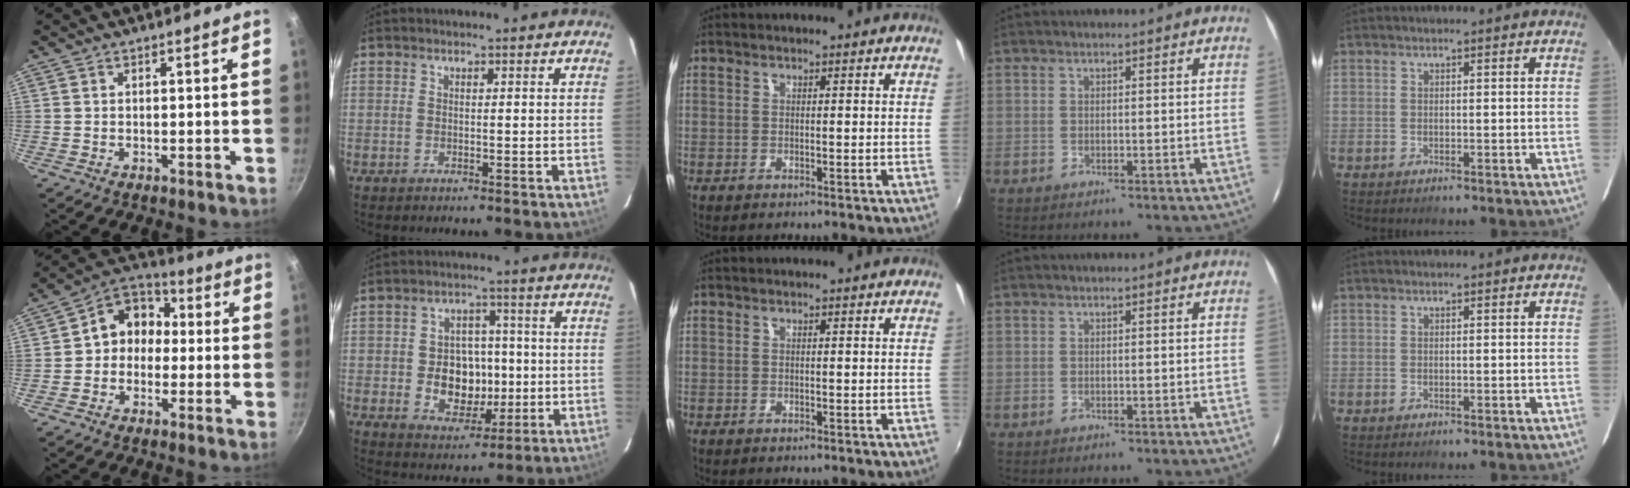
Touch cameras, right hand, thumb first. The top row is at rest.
{"thumb": {"total": 9.4, "force": [-0.2, 8.0, 5.0], "torque": [-0.028, 0.035, -0.029]}, "index": {"total": 10.2, "force": [-1.3, 8.1, 6.0], "torque": [-0.124, 0.009, -0.003]}}